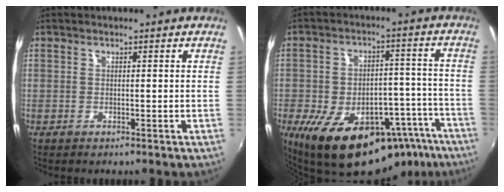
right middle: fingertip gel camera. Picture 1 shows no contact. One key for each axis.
{"total": 23.9, "fx": -14.7, "fy": 12.4, "fz": 14.2, "tx": -0.239, "ty": -0.006, "tz": -0.186}